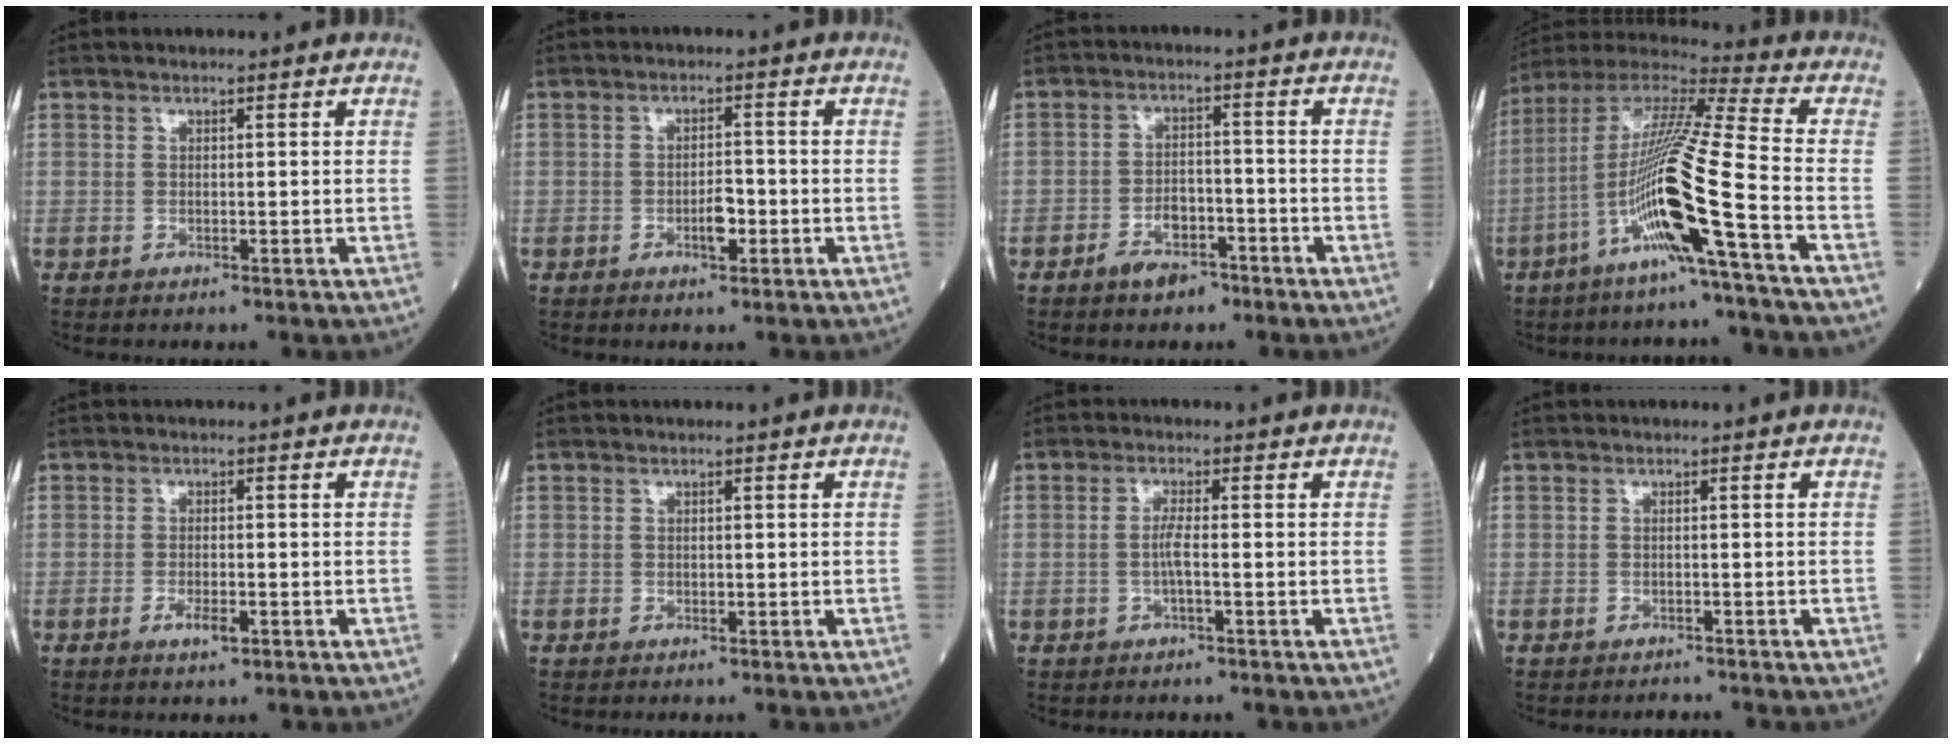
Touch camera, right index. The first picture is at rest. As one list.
[{"total": 3.0, "force": [-1.1, 1.1, 2.5], "torque": [-0.039, 0.003, -0.017]}, {"total": 4.8, "force": [-3.3, 2.5, 2.4], "torque": [-0.044, 0.004, -0.050]}, {"total": 17.1, "force": [-6.1, -1.5, 15.9], "torque": [-0.311, -0.005, -0.125]}, {"total": 2.3, "force": [-1.0, 0.6, 1.9], "torque": [-0.036, -0.002, -0.014]}, {"total": 0.0}, {"total": 2.4, "force": [-0.5, 0.0, 2.3], "torque": [-0.046, 0.001, -0.011]}, {"total": 0.6, "force": [-0.6, 0.0, -0.1], "torque": [-0.002, -0.002, -0.009]}]